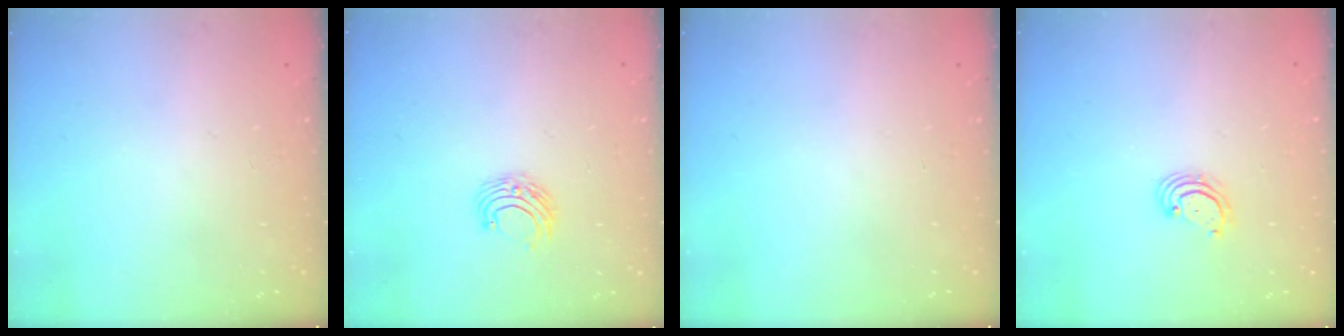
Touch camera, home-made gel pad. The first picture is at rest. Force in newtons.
{"total": 6.3, "press": 6.3, "slide": 0.5}
{"total": 0.0}
{"total": 3.2, "press": 3.2, "slide": 0.5}